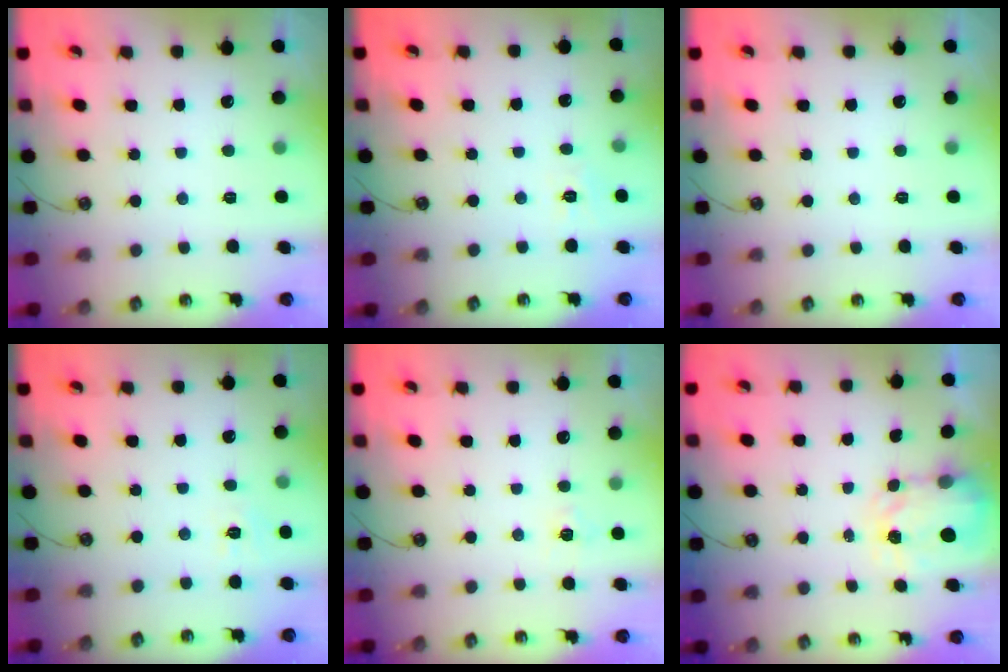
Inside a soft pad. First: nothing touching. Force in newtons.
{"total": 2.8, "press": 2.8, "slide": 0.5}
{"total": 0.0}
{"total": 6.3, "press": 6.3, "slide": 0.8}
{"total": 5.7, "press": 5.7, "slide": 0.5}
{"total": 3.5, "press": 3.5, "slide": 0.4}